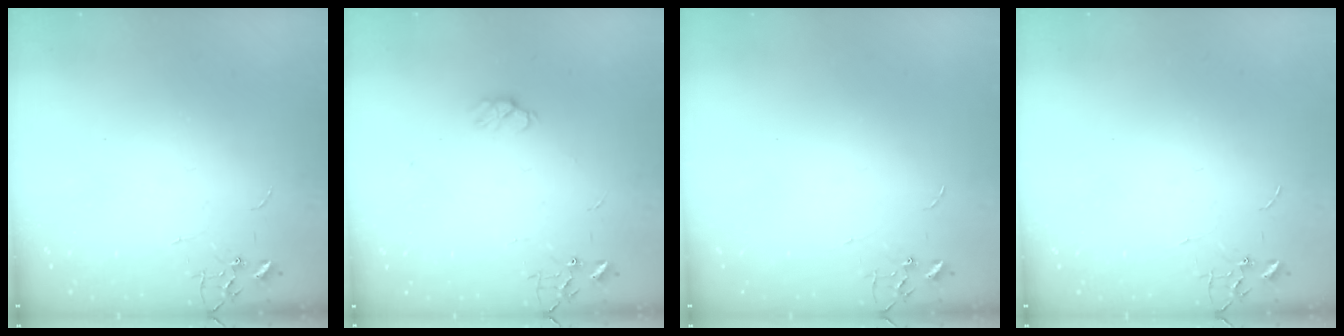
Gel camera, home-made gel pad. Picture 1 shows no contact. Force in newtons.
{"total": 4.4, "press": 4.3, "slide": 0.8}
{"total": 0.0}
{"total": 0.0}